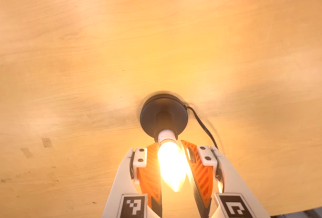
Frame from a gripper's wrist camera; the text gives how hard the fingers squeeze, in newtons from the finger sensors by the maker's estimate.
{"total": 13.2, "left": 12.8, "right": 13.7}